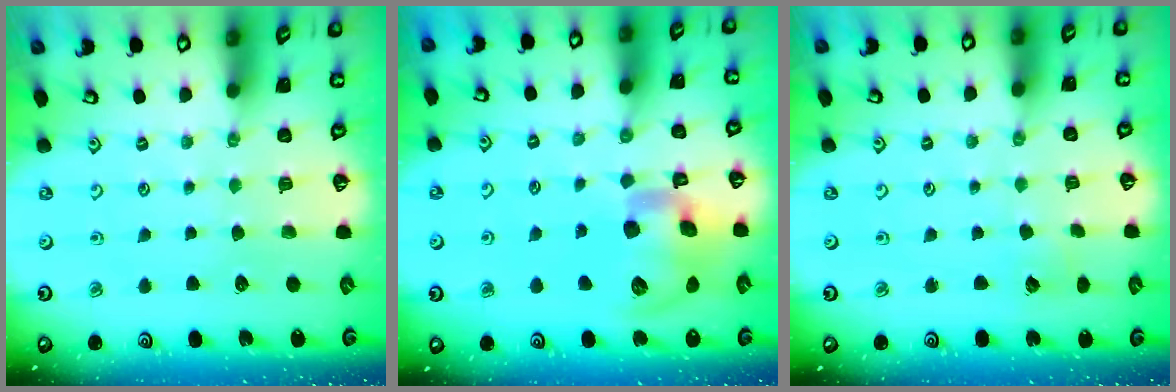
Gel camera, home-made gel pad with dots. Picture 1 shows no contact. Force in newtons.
{"total": 15.3, "press": 15.1, "slide": 2.7}
{"total": 3.5, "press": 3.5, "slide": 0.5}